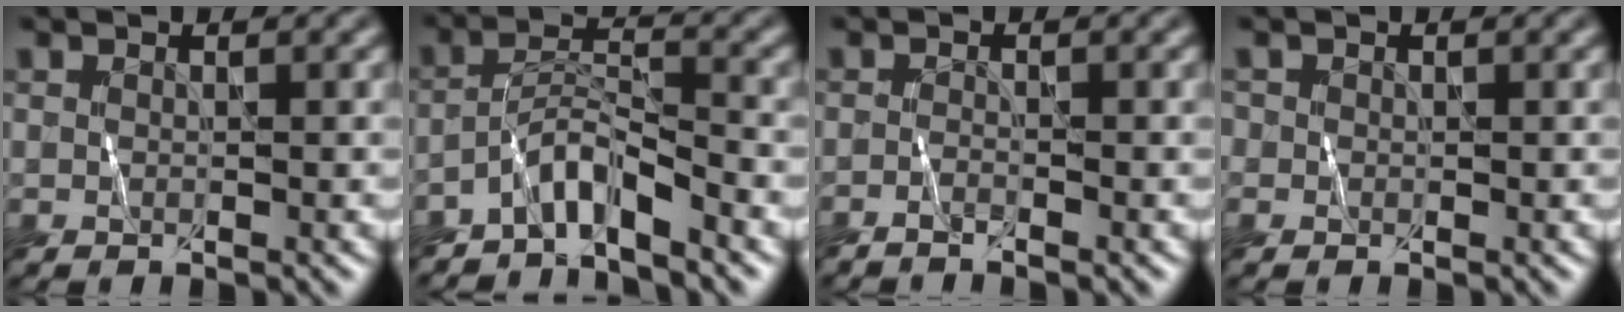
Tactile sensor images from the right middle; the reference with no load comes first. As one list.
[{"total": 3.6, "force": [-3.0, 0.5, 1.8], "torque": [-0.030, 0.014, -0.066]}, {"total": 1.3, "force": [-1.2, -0.1, 0.6], "torque": [-0.018, 0.004, -0.024]}, {"total": 0.8, "force": [-0.2, 0.8, 0.2], "torque": [0.003, 0.001, -0.003]}]